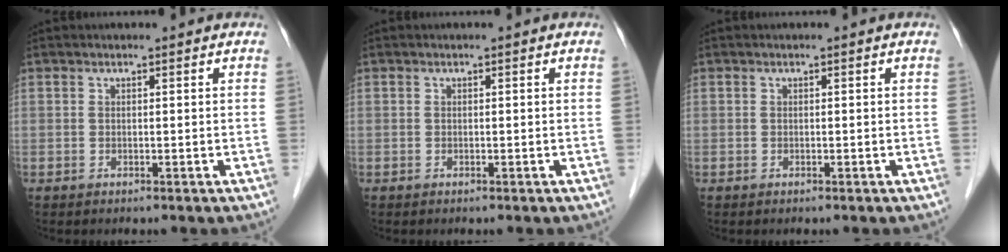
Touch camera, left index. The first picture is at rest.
{"total": 0.0}
{"total": 0.0}